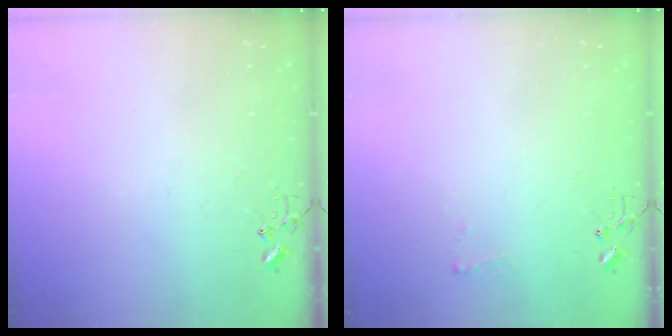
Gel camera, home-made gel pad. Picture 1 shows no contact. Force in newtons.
{"total": 5.2, "press": 5.1, "slide": 0.6}